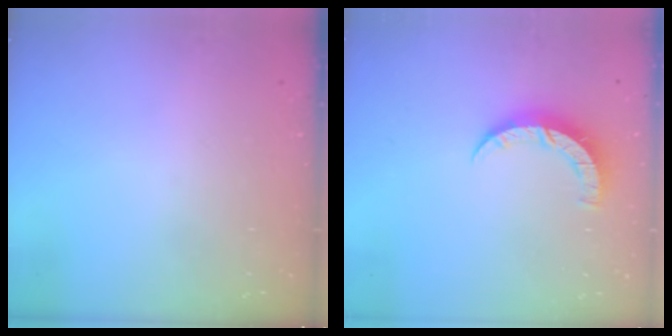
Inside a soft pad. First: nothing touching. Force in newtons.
{"total": 6.5, "press": 6.5, "slide": 0.4}